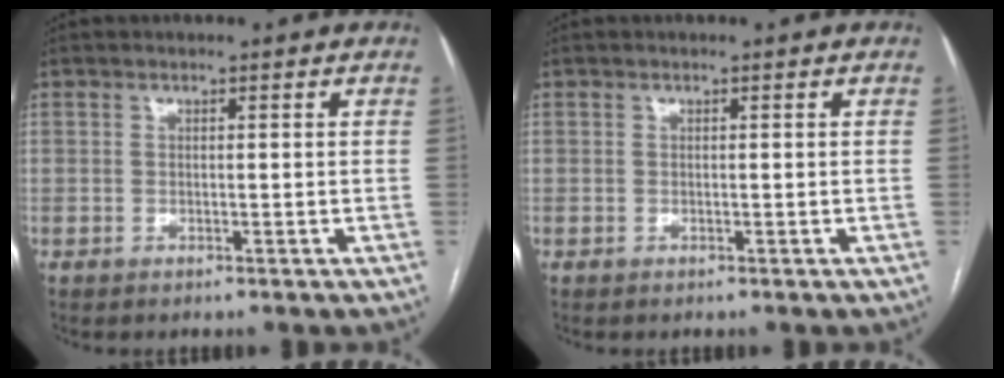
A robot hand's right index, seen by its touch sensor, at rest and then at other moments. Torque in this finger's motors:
{"motor_torque": [0.00, 0.00, 0.00, 0.00]}